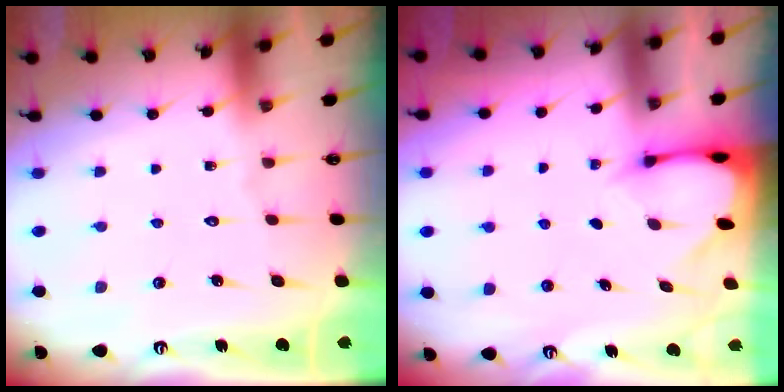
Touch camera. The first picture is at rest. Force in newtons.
{"total": 2.3, "press": 2.3, "slide": 0.1}